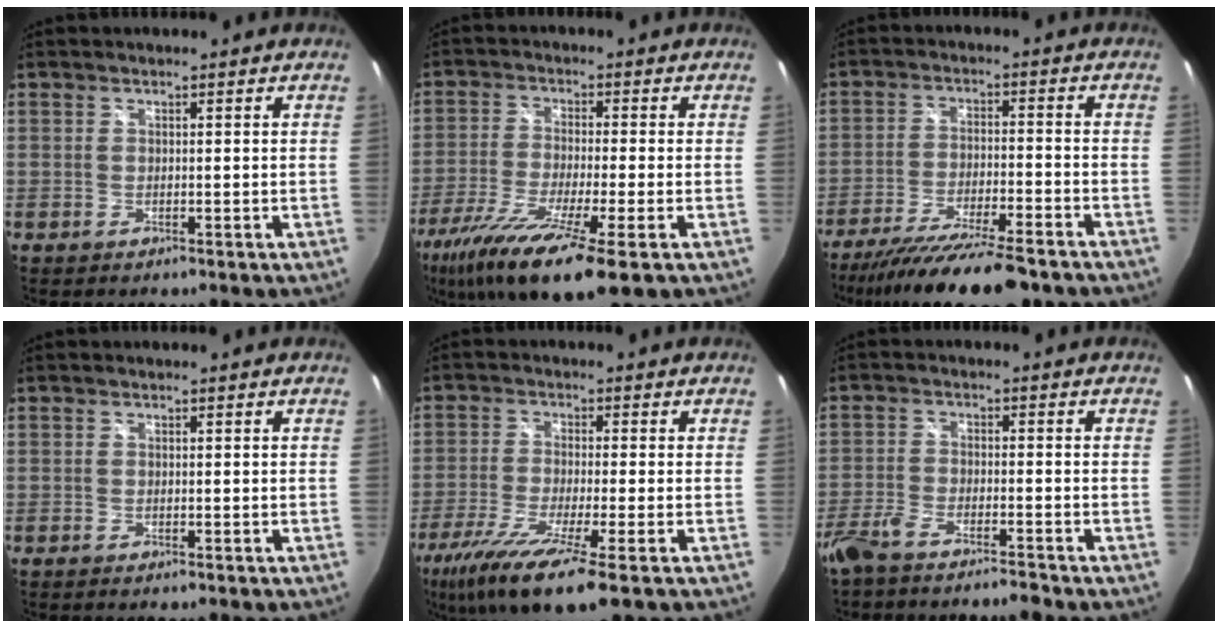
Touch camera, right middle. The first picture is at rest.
{"total": 15.9, "force": [-9.2, 2.2, 12.7], "torque": [-0.254, -0.061, -0.166]}
{"total": 17.6, "force": [-14.7, 2.6, 9.4], "torque": [-0.182, -0.038, -0.234]}
{"total": 0.0}
{"total": 13.2, "force": [-7.9, 1.4, 10.5], "torque": [-0.222, -0.054, -0.144]}
{"total": 6.4, "force": [-5.6, 0.9, 3.0], "torque": [-0.082, -0.010, -0.106]}